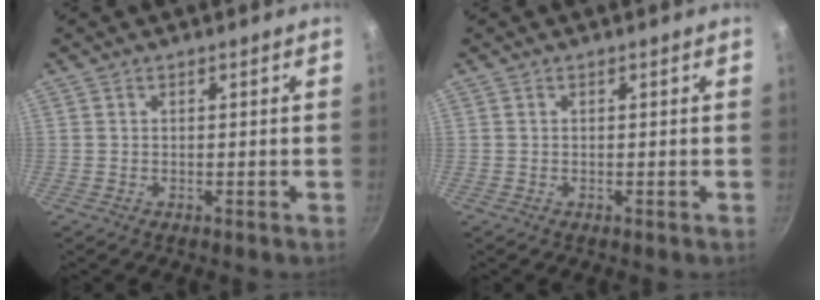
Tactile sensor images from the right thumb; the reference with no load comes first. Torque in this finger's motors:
{"motor_torque": [0.00, 0.00, 0.00, 0.00, 0.02]}